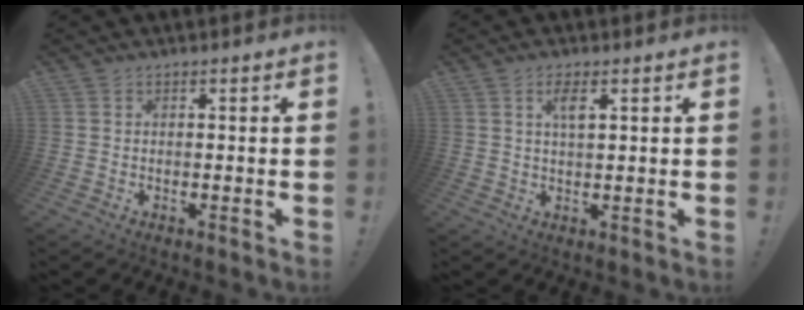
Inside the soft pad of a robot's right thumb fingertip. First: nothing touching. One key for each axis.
{"total": 3.9, "fx": 1.6, "fy": 1.2, "fz": 3.4, "tx": -0.062, "ty": 0.001, "tz": 0.024}